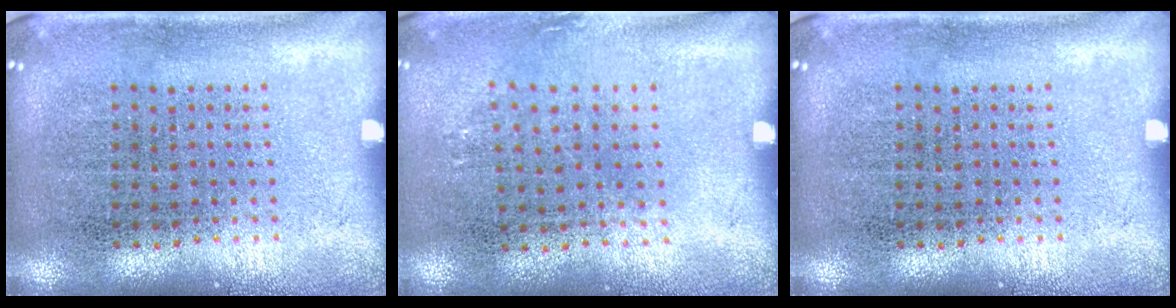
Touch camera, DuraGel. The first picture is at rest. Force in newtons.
{"total": 0.8, "press": 0.6, "slide": 0.5}
{"total": 0.0}